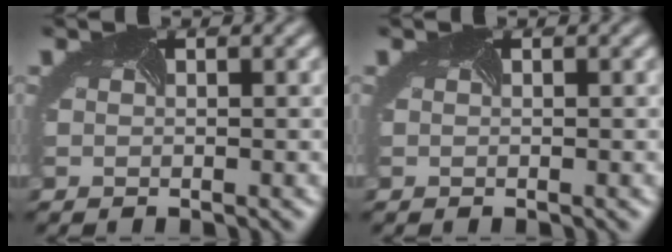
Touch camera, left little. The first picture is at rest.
{"total": 0.0}